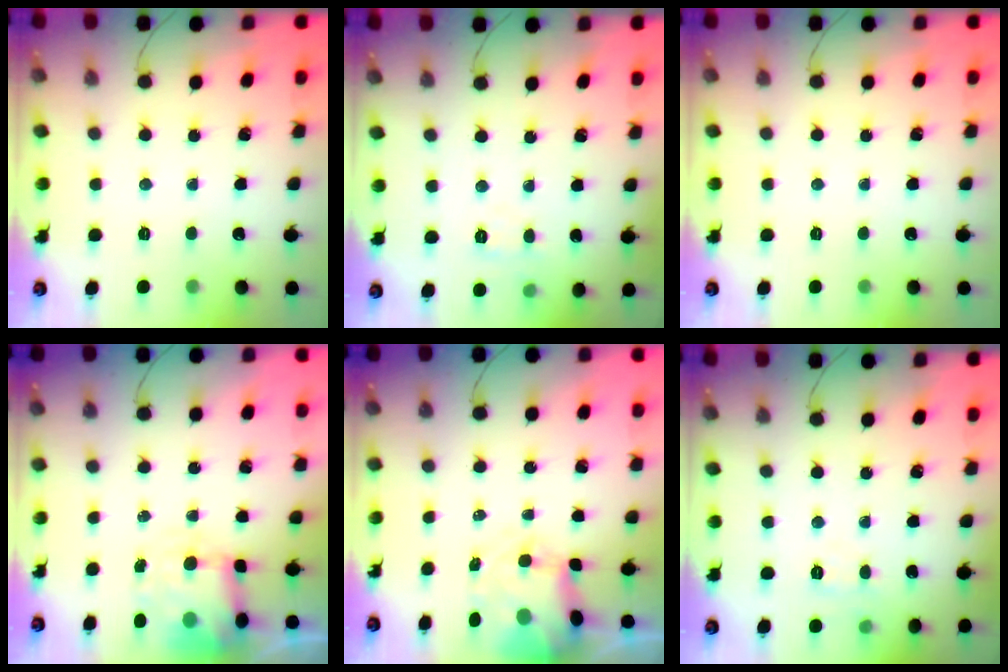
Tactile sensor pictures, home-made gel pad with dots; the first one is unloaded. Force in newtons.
{"total": 5.0, "press": 4.8, "slide": 1.4}
{"total": 0.0}
{"total": 6.0, "press": 5.9, "slide": 0.8}
{"total": 7.6, "press": 7.3, "slide": 2.2}
{"total": 5.4, "press": 5.2, "slide": 1.3}